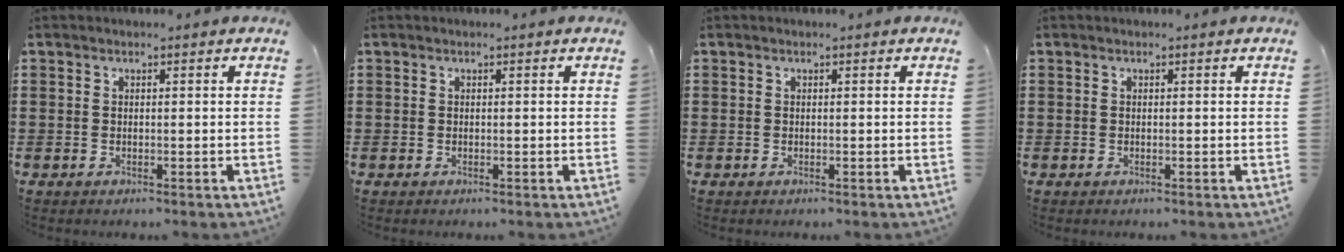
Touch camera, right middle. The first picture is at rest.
{"total": 0.0}
{"total": 0.0}
{"total": 0.0}